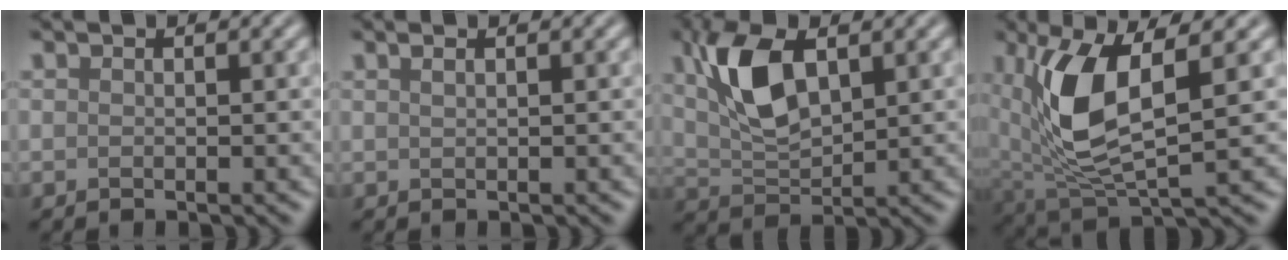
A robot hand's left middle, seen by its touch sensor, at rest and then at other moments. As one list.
[{"total": 1.1, "force": [0.6, 0.6, 0.8], "torque": [0.001, -0.002, 0.000]}, {"total": 6.6, "force": [2.1, 3.2, 5.3], "torque": [-0.119, 0.008, 0.046]}, {"total": 8.3, "force": [1.7, 3.6, 7.3], "torque": [-0.170, -0.009, 0.041]}]